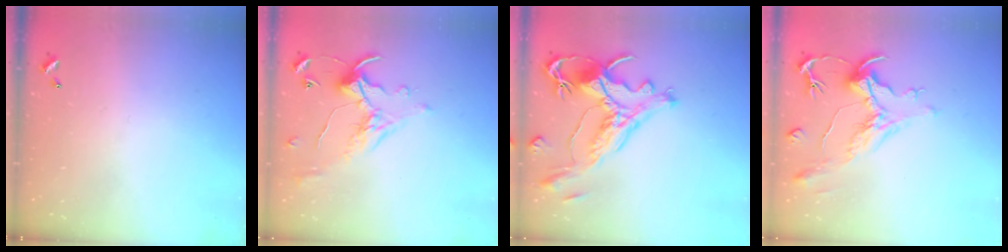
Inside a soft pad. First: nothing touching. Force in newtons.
{"total": 1.1, "press": 0.6, "slide": 0.9}
{"total": 2.1, "press": 1.6, "slide": 1.3}
{"total": 1.9, "press": 1.4, "slide": 1.2}